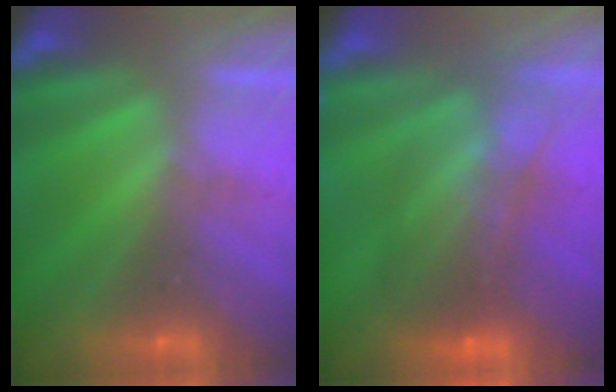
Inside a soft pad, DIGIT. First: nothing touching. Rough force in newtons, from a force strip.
{"total": 5.8}